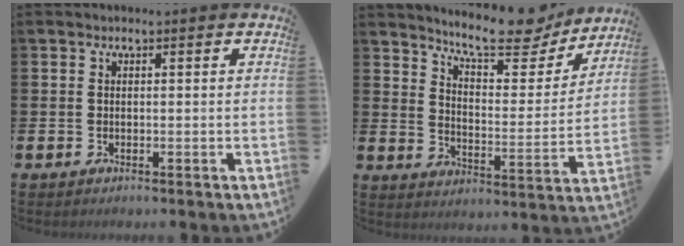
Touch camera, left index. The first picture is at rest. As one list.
[{"total": 10.8, "force": [9.9, 2.2, 3.6], "torque": [-0.062, -0.077, 0.170]}]